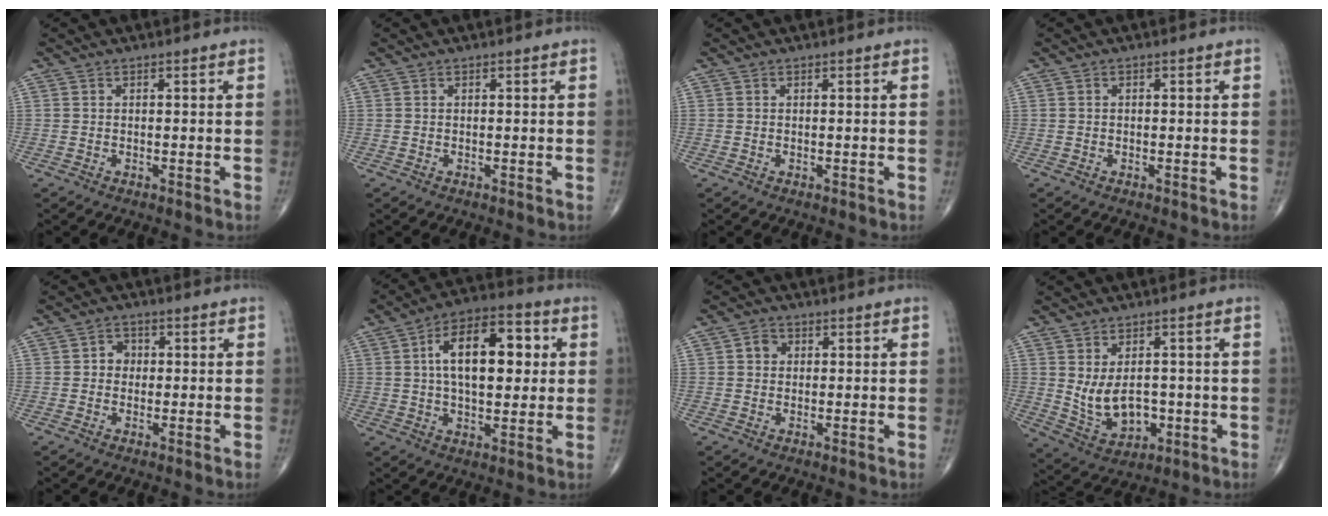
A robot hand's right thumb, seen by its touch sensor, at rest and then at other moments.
{"total": 0.0}
{"total": 0.0}
{"total": 0.0}
{"total": 2.8, "force": [0.1, 2.5, 1.2], "torque": [0.001, 0.008, -0.006]}
{"total": 16.5, "force": [3.0, 8.6, 13.7], "torque": [-0.195, 0.017, 0.043]}
{"total": 2.6, "force": [0.5, 2.3, 1.1], "torque": [-0.005, 0.003, 0.004]}
{"total": 8.9, "force": [-0.1, 5.9, 6.6], "torque": [-0.093, -0.011, 0.017]}